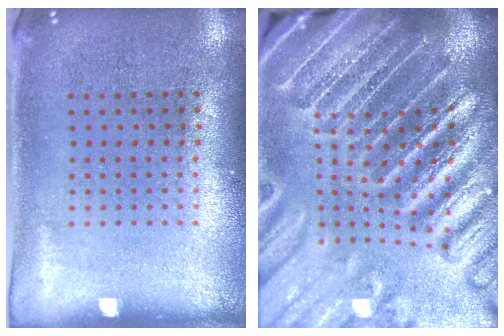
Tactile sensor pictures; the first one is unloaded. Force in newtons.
{"total": 4.8, "press": 4.4, "slide": 2.0}